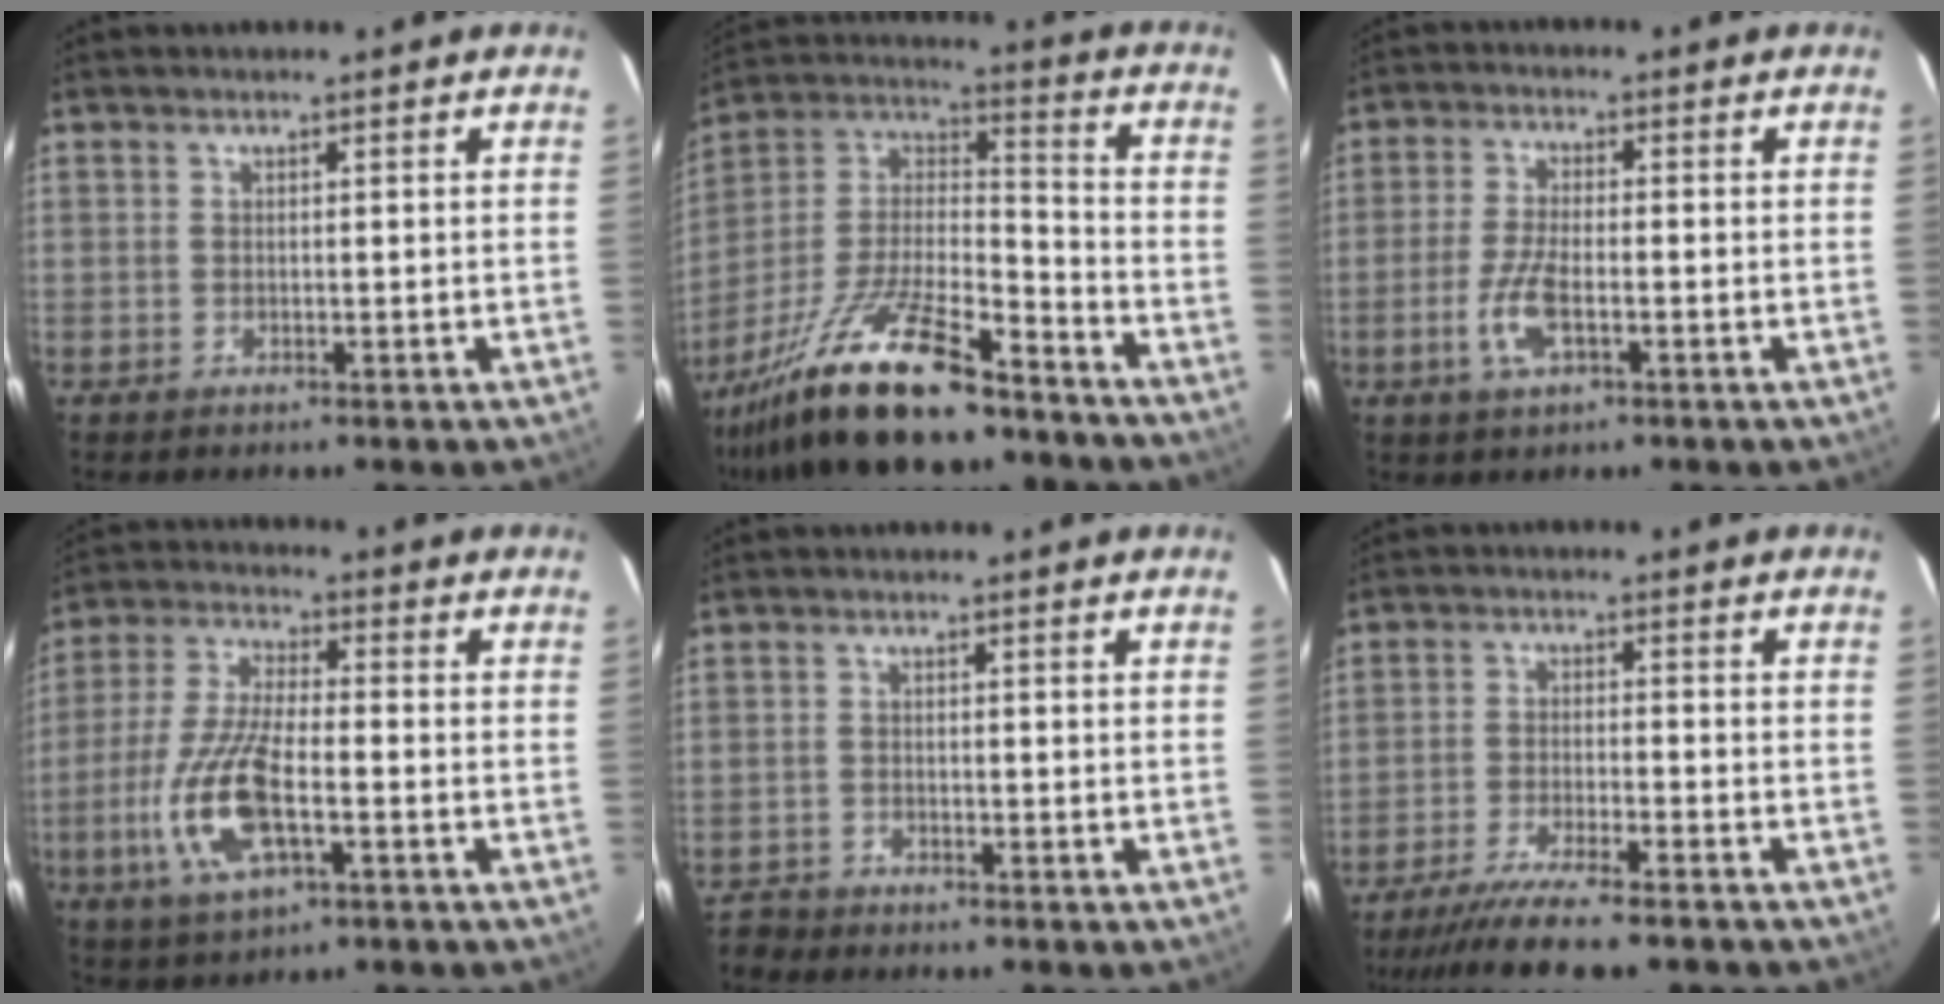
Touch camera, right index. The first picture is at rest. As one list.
[{"total": 23.9, "force": [-17.0, 6.7, 15.5], "torque": [-0.310, -0.017, -0.291]}, {"total": 6.6, "force": [-2.4, 2.4, 5.6], "torque": [-0.124, -0.003, -0.048]}, {"total": 13.8, "force": [-4.4, 4.8, 12.2], "torque": [-0.264, -0.008, -0.085]}, {"total": 3.3, "force": [-3.1, 1.2, 0.0], "torque": [-0.016, -0.006, -0.065]}, {"total": 12.4, "force": [-10.6, 1.3, 6.4], "torque": [-0.146, -0.031, -0.177]}]